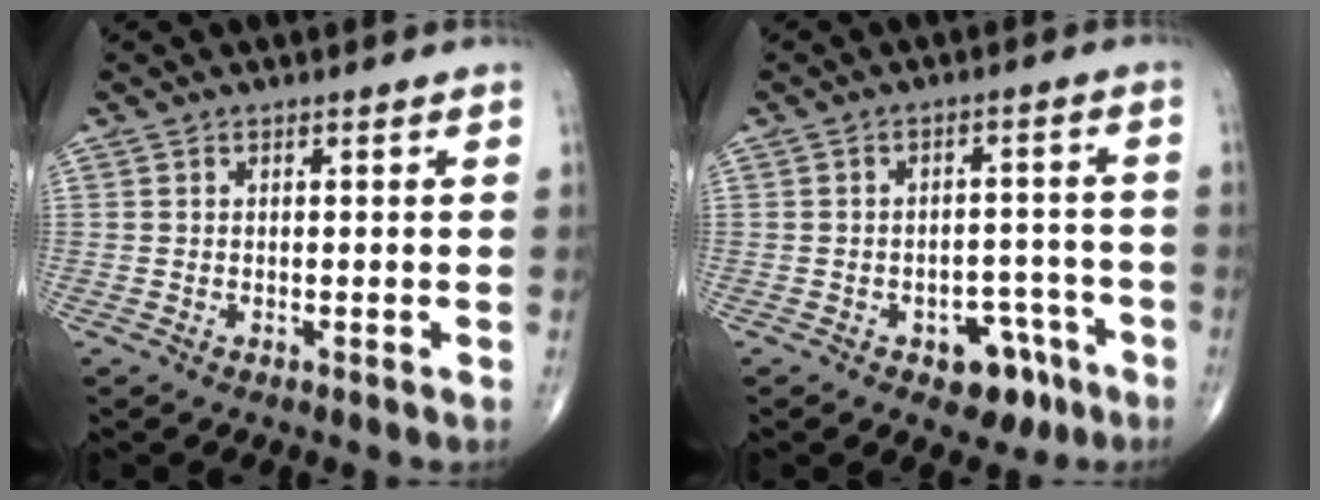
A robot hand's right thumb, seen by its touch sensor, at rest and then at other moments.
{"total": 7.6, "force": [-4.2, 4.7, 4.2], "torque": [-0.020, 0.036, -0.053]}